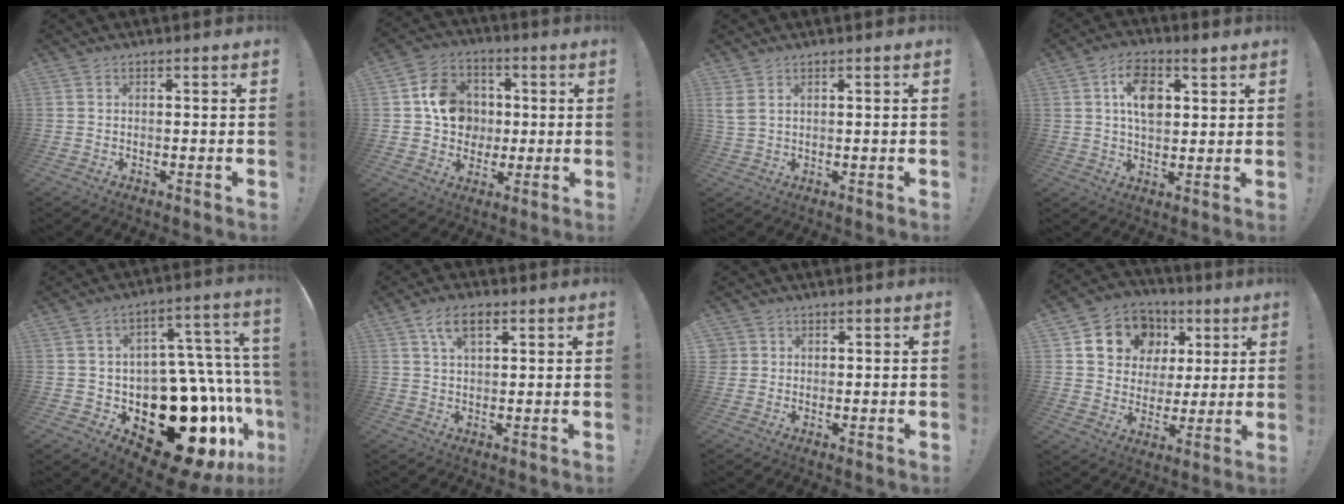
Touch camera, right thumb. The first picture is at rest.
{"total": 13.0, "force": [0.9, 11.7, 5.7], "torque": [-0.070, 0.015, 0.031]}
{"total": 3.0, "force": [1.5, 1.3, 2.2], "torque": [-0.058, -0.001, 0.029]}
{"total": 10.3, "force": [3.7, 6.3, 7.3], "torque": [-0.109, 0.004, 0.066]}
{"total": 28.3, "force": [-11.1, 15.8, 20.6], "torque": [-0.256, 0.047, -0.135]}
{"total": 6.7, "force": [3.2, 3.2, 5.0], "torque": [-0.086, 0.001, 0.058]}
{"total": 2.4, "force": [0.9, 2.2, 0.3], "torque": [-0.008, 0.000, 0.018]}
{"total": 13.7, "force": [5.9, 11.4, 4.7], "torque": [-0.075, -0.025, 0.128]}